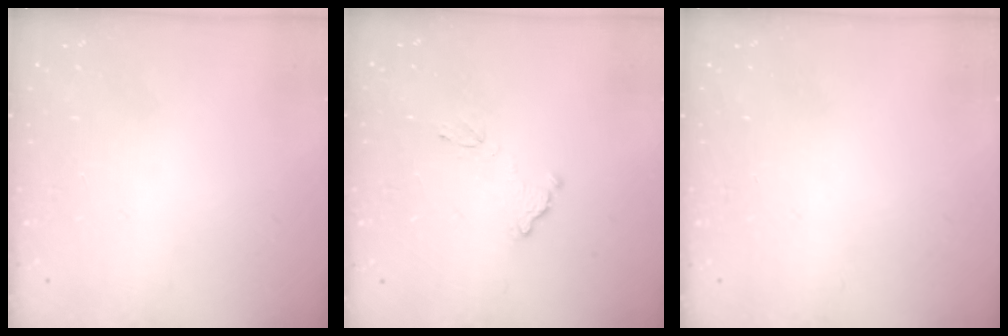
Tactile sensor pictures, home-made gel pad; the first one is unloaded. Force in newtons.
{"total": 8.6, "press": 8.6, "slide": 0.5}
{"total": 0.0}